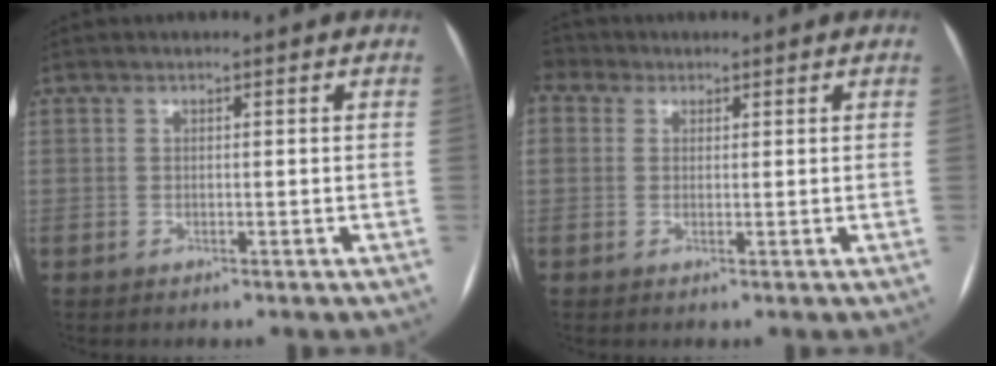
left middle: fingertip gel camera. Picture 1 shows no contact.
{"total": 4.7, "force": [2.4, 3.7, 1.6], "torque": [-0.049, 0.033, 0.050]}